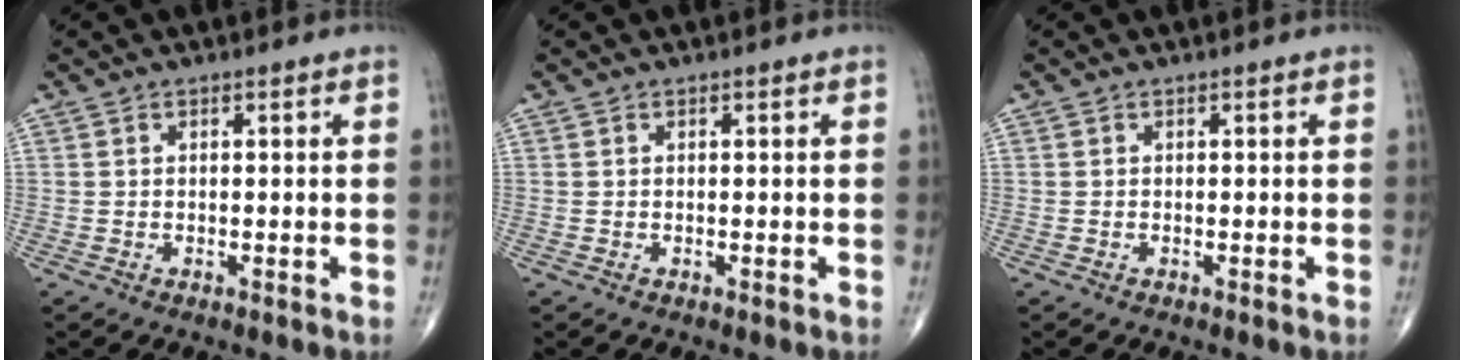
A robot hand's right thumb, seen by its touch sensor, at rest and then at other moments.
{"total": 0.0}
{"total": 0.0}